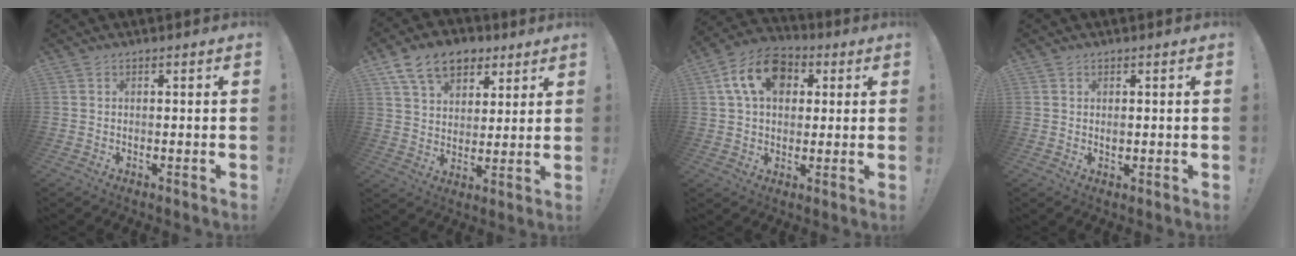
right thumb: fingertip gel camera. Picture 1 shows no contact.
{"total": 14.1, "force": [7.8, 9.4, 7.0], "torque": [-0.109, -0.034, 0.149]}
{"total": 14.6, "force": [5.0, 10.2, 9.1], "torque": [-0.150, 0.003, 0.098]}
{"total": 1.2, "force": [0.2, 1.0, 0.6], "torque": [0.003, -0.004, 0.000]}